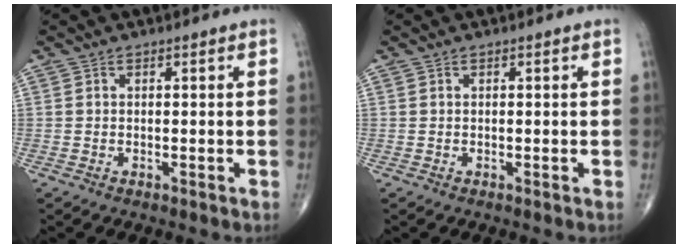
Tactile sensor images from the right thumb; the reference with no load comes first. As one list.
[{"total": 0.0}]